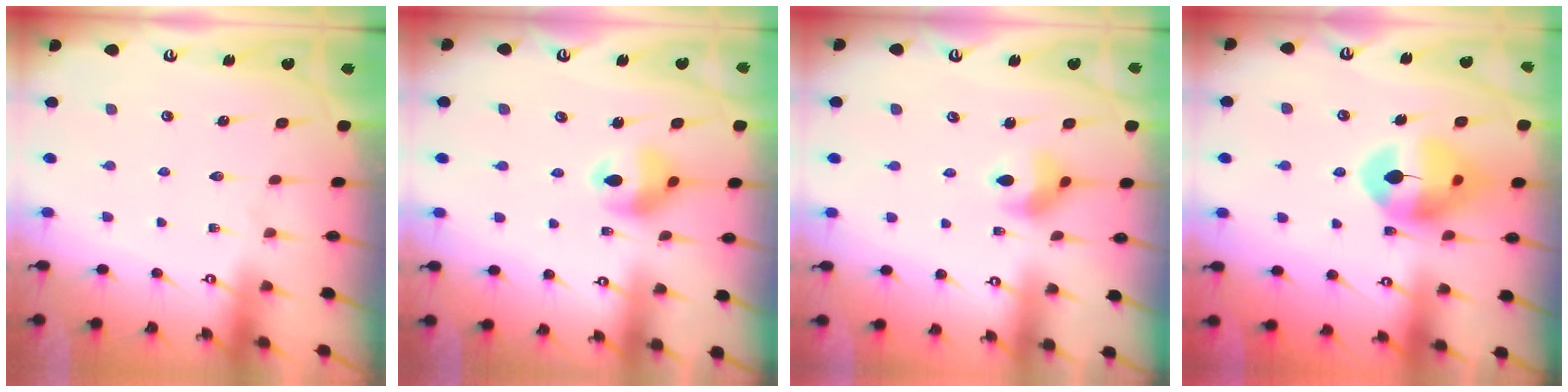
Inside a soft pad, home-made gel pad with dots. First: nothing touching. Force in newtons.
{"total": 11.2, "press": 10.6, "slide": 3.6}
{"total": 8.3, "press": 8.1, "slide": 1.4}
{"total": 12.8, "press": 12.7, "slide": 1.3}